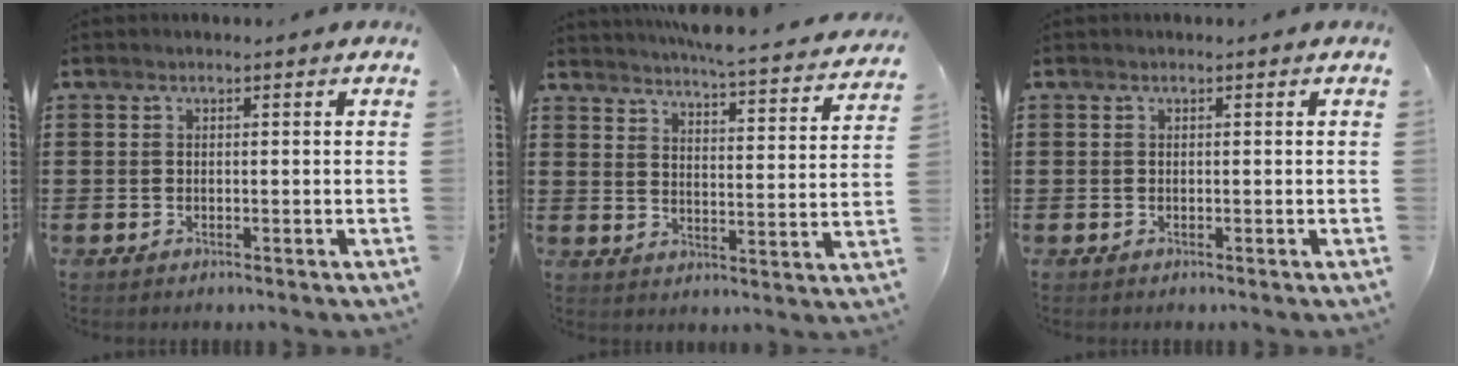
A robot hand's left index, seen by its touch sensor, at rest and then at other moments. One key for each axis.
{"total": 4.7, "fx": 4.5, "fy": -0.7, "fz": 1.0, "tx": -0.036, "ty": -0.043, "tz": 0.071}
{"total": 0.0}